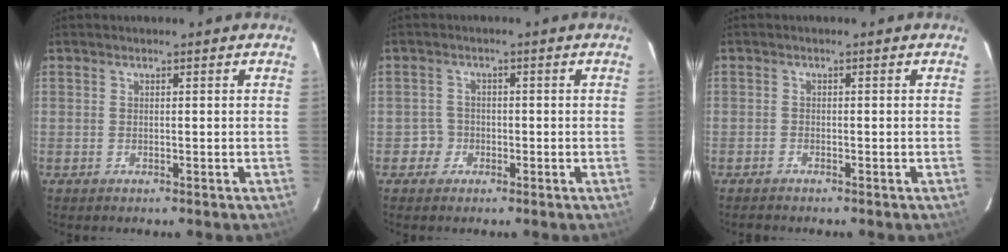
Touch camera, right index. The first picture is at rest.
{"total": 2.8, "force": [-1.0, 2.6, -0.4], "torque": [0.014, 0.019, -0.016]}
{"total": 1.2, "force": [-1.1, 0.4, 0.0], "torque": [-0.009, 0.002, -0.021]}